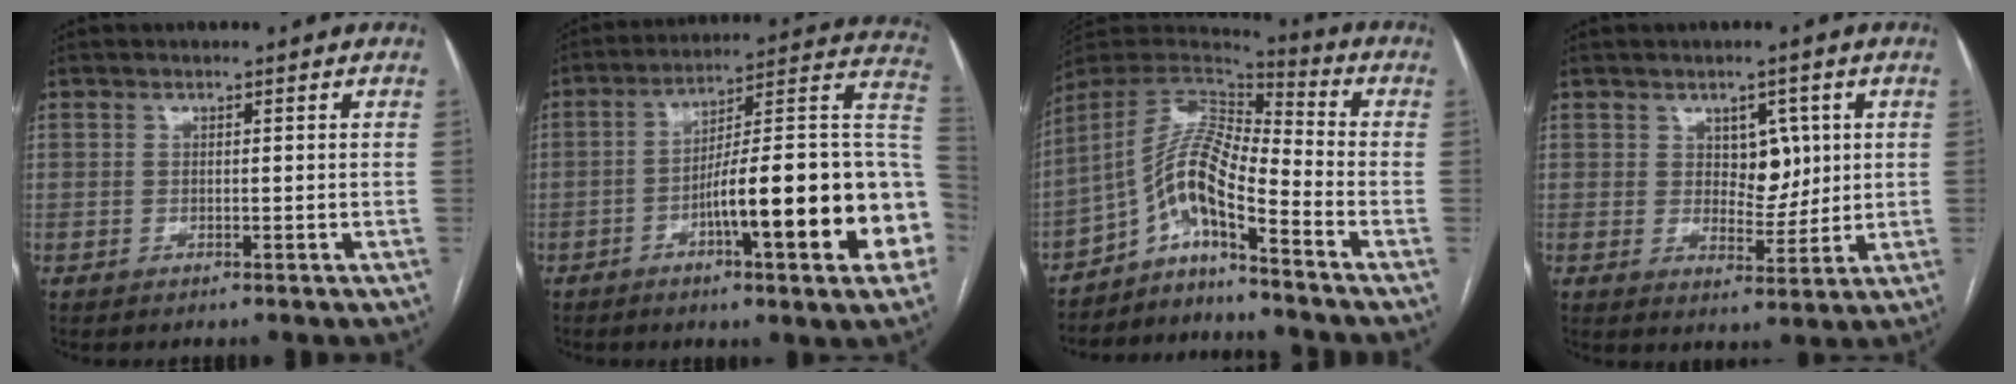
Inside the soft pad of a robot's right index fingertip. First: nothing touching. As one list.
[{"total": 22.6, "force": [-6.5, 2.5, 21.5], "torque": [-0.226, 0.025, -0.090]}, {"total": 10.8, "force": [-6.6, 1.4, 8.4], "torque": [-0.160, 0.020, -0.119]}, {"total": 5.3, "force": [1.6, 3.2, 3.8], "torque": [-0.050, 0.002, 0.032]}]